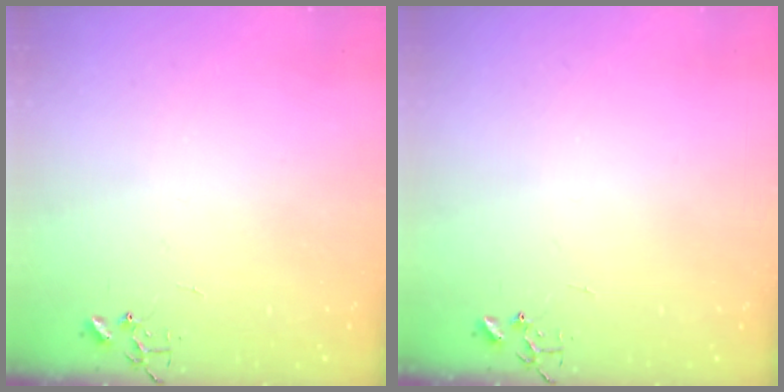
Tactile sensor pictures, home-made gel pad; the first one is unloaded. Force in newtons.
{"total": 0.0}